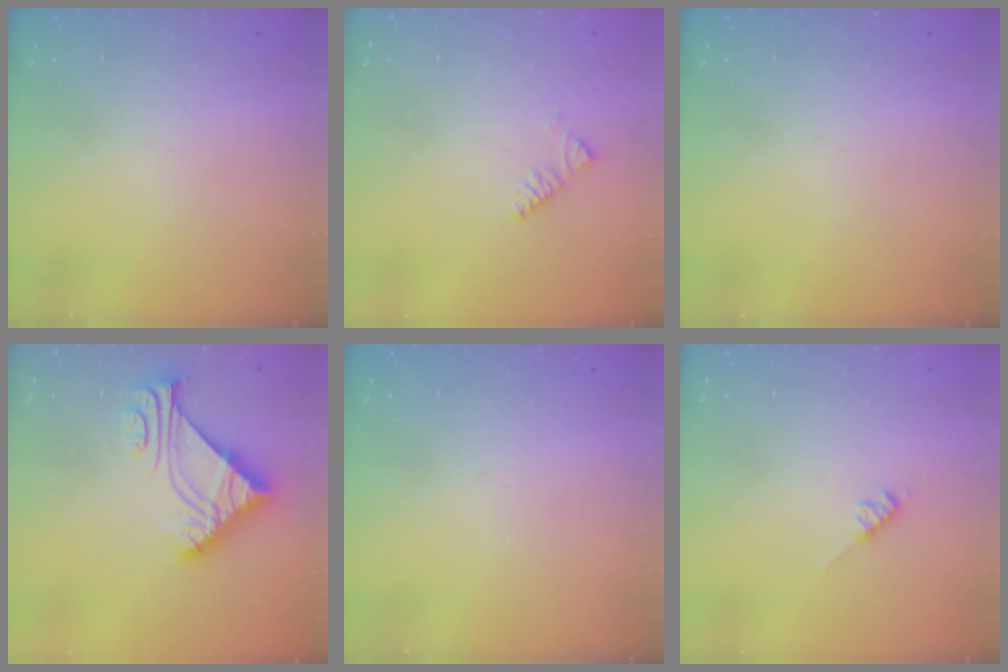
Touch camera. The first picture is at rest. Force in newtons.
{"total": 2.9, "press": 2.9, "slide": 0.5}
{"total": 0.0}
{"total": 7.7, "press": 7.6, "slide": 1.0}
{"total": 0.0}
{"total": 2.8, "press": 2.8, "slide": 0.5}